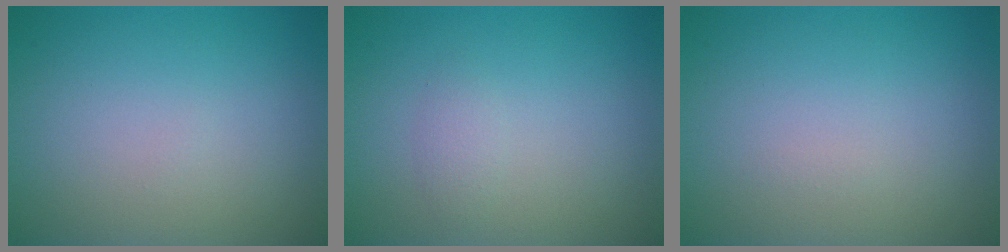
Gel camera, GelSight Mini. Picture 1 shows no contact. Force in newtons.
{"total": 0.9, "press": 0.9, "slide": 0.0}
{"total": 0.0}